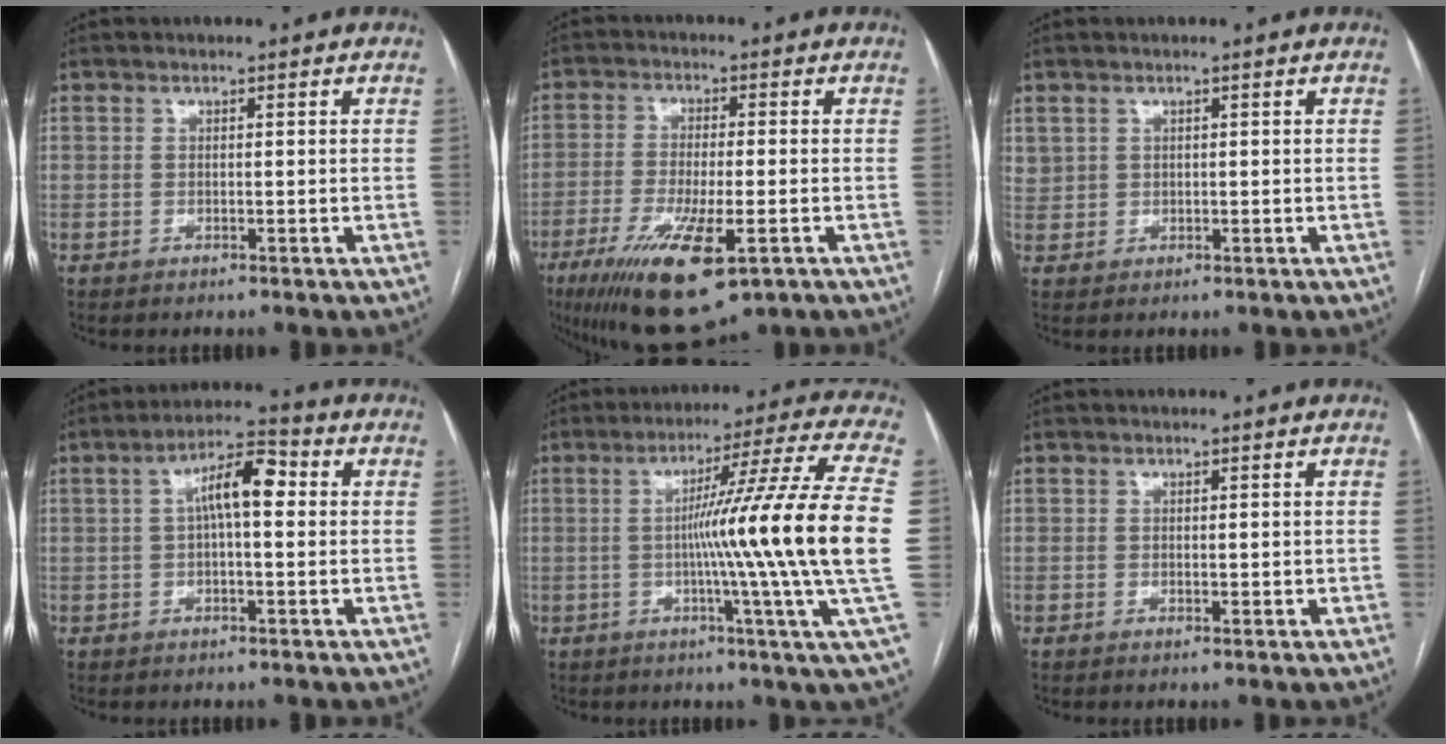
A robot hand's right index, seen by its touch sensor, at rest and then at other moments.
{"total": 13.9, "force": [-6.9, 3.4, 11.6], "torque": [-0.219, -0.036, -0.109]}
{"total": 2.0, "force": [1.2, 1.6, 0.2], "torque": [0.005, 0.008, 0.021]}
{"total": 7.6, "force": [1.3, 2.1, 7.1], "torque": [-0.126, 0.031, 0.017]}
{"total": 20.1, "force": [-0.9, -3.2, 19.8], "torque": [-0.270, -0.009, -0.033]}
{"total": 1.0, "force": [0.2, 0.6, 0.7], "torque": [-0.010, -0.002, 0.003]}